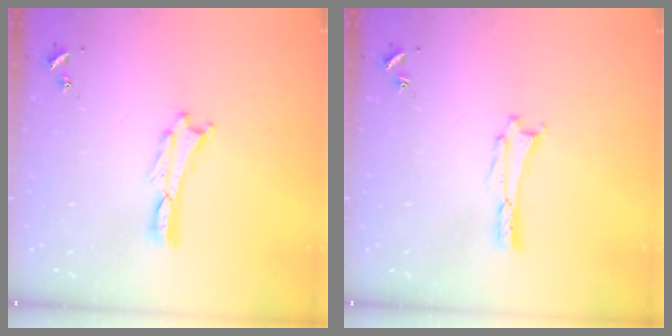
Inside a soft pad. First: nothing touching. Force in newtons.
{"total": 0.5, "press": 0.5, "slide": 0.2}